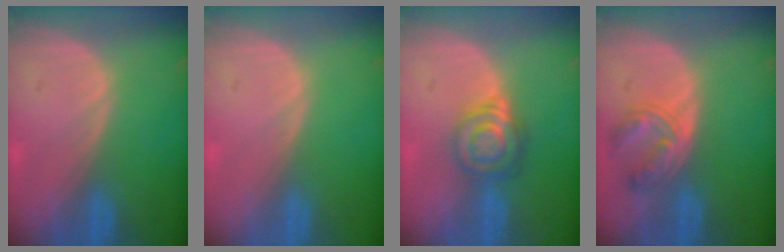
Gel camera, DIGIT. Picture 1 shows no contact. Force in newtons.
{"total": 0.0}
{"total": 6.6, "press": 5.6, "slide": 3.4}
{"total": 5.5, "press": 5.4, "slide": 1.0}